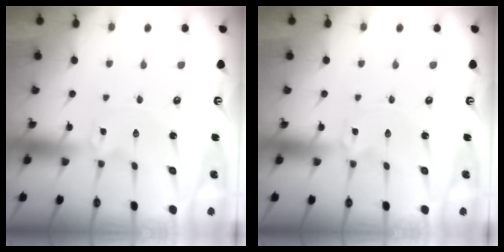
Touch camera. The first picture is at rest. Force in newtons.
{"total": 0.0}